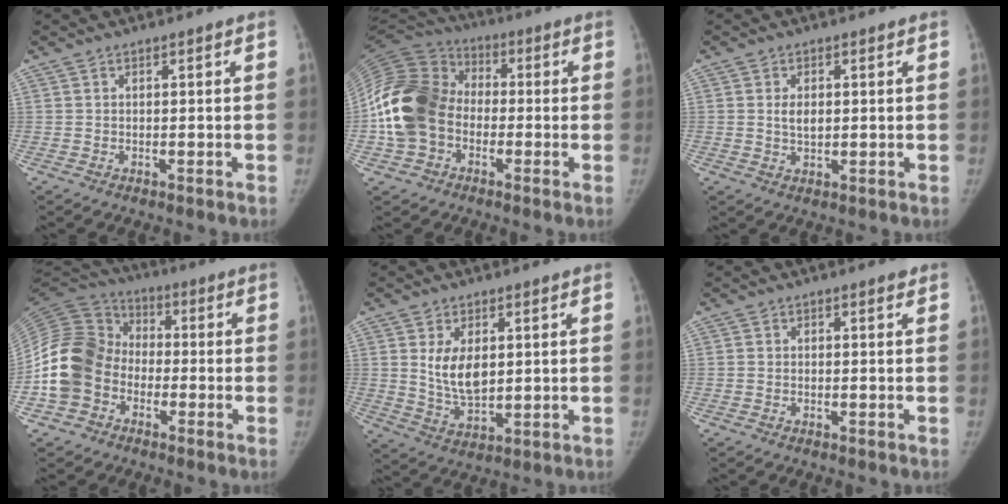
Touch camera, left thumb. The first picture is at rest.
{"total": 17.8, "force": [-2.5, 13.6, 11.2], "torque": [-0.232, 0.036, -0.054]}
{"total": 3.0, "force": [0.6, 1.8, 2.3], "torque": [-0.033, -0.005, 0.013]}
{"total": 15.0, "force": [-4.0, 12.0, 8.1], "torque": [-0.160, 0.048, -0.091]}
{"total": 8.1, "force": [1.9, 4.8, 6.2], "torque": [-0.092, -0.019, 0.047]}
{"total": 0.7, "force": [0.3, 0.4, 0.5], "torque": [-0.005, 0.001, 0.000]}